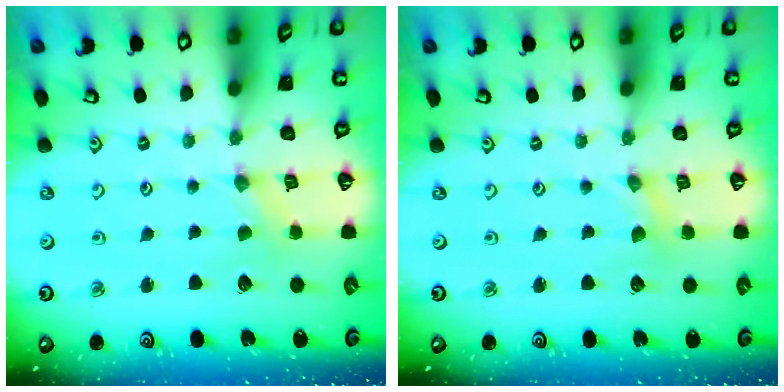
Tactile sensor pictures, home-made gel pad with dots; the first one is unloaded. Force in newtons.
{"total": 0.7, "press": 0.7, "slide": 0.2}